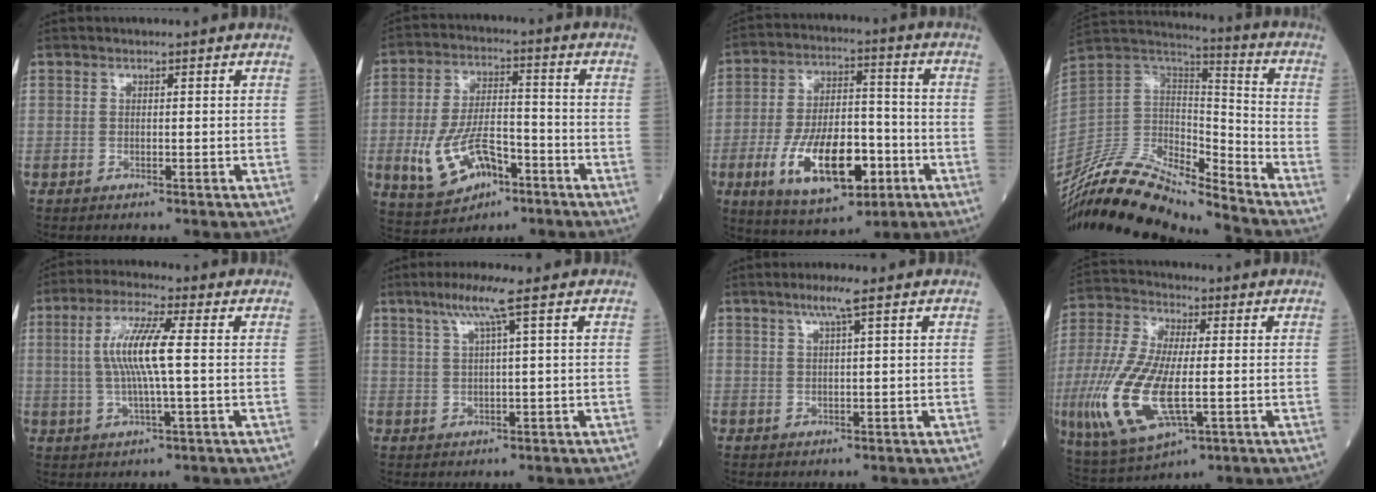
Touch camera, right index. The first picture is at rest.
{"total": 11.3, "force": [-4.6, 5.6, 8.6], "torque": [-0.182, 0.005, -0.073]}
{"total": 15.1, "force": [-5.4, 6.3, 12.7], "torque": [-0.235, -0.001, -0.085]}
{"total": 20.3, "force": [-18.8, 2.2, 7.4], "torque": [-0.157, 0.023, -0.344]}
{"total": 8.5, "force": [0.8, 0.4, 8.4], "torque": [-0.174, 0.005, 0.013]}
{"total": 4.9, "force": [2.7, -1.0, 4.0], "torque": [-0.087, 0.008, 0.055]}
{"total": 2.9, "force": [1.7, -0.6, 2.3], "torque": [-0.053, 0.001, 0.035]}
{"total": 15.7, "force": [-3.3, 5.4, 14.3], "torque": [-0.322, -0.019, -0.055]}